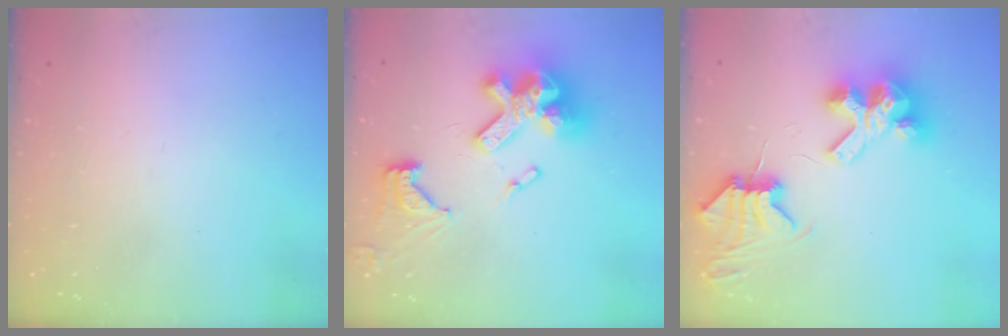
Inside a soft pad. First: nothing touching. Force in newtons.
{"total": 20.2, "press": 20.1, "slide": 2.1}
{"total": 9.1, "press": 9.0, "slide": 1.3}